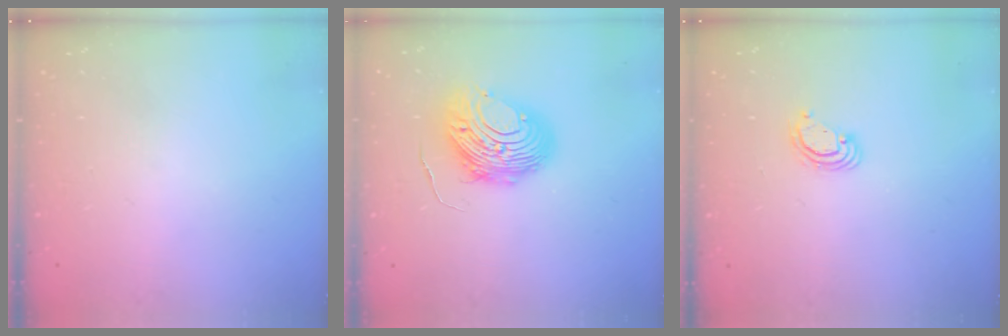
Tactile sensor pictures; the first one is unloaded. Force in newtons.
{"total": 10.7, "press": 10.6, "slide": 1.1}
{"total": 3.8, "press": 3.8, "slide": 0.4}